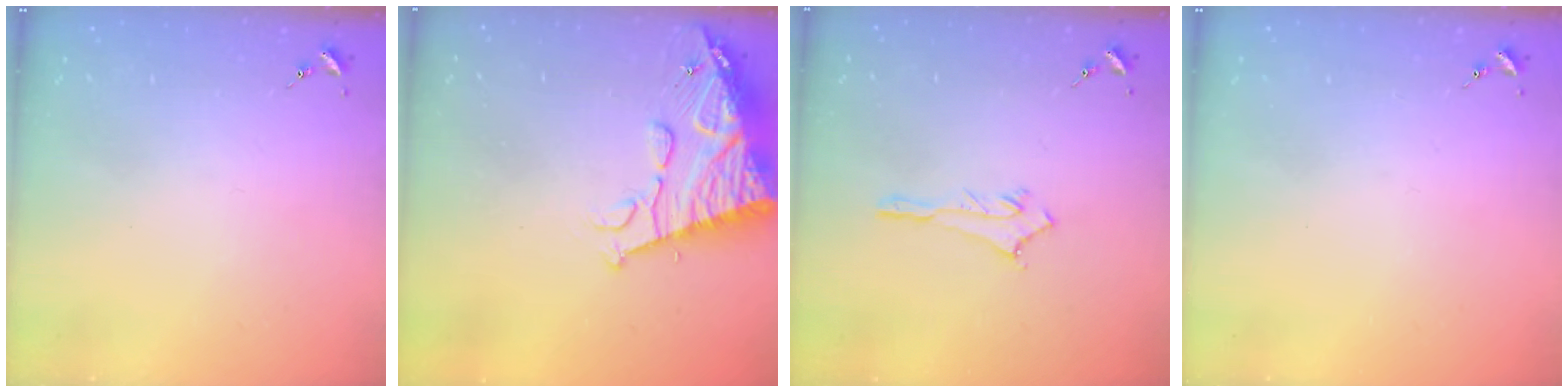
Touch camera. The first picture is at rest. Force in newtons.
{"total": 14.9, "press": 14.8, "slide": 1.5}
{"total": 2.9, "press": 2.8, "slide": 0.4}
{"total": 0.0}